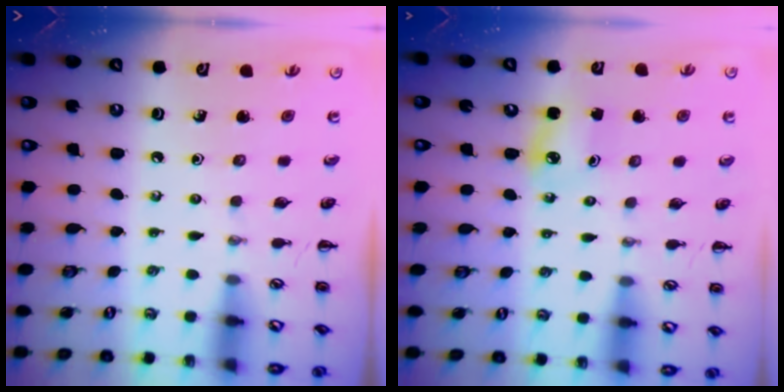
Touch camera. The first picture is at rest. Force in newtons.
{"total": 3.8, "press": 3.7, "slide": 0.8}